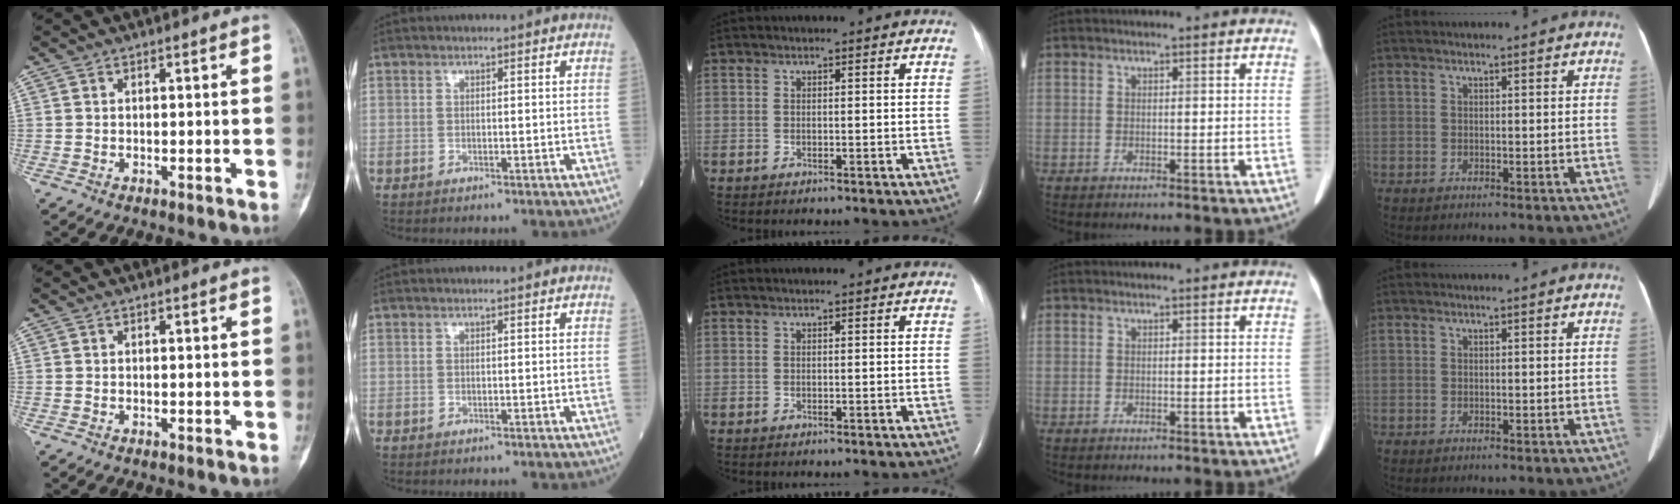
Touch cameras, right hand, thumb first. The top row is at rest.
{}